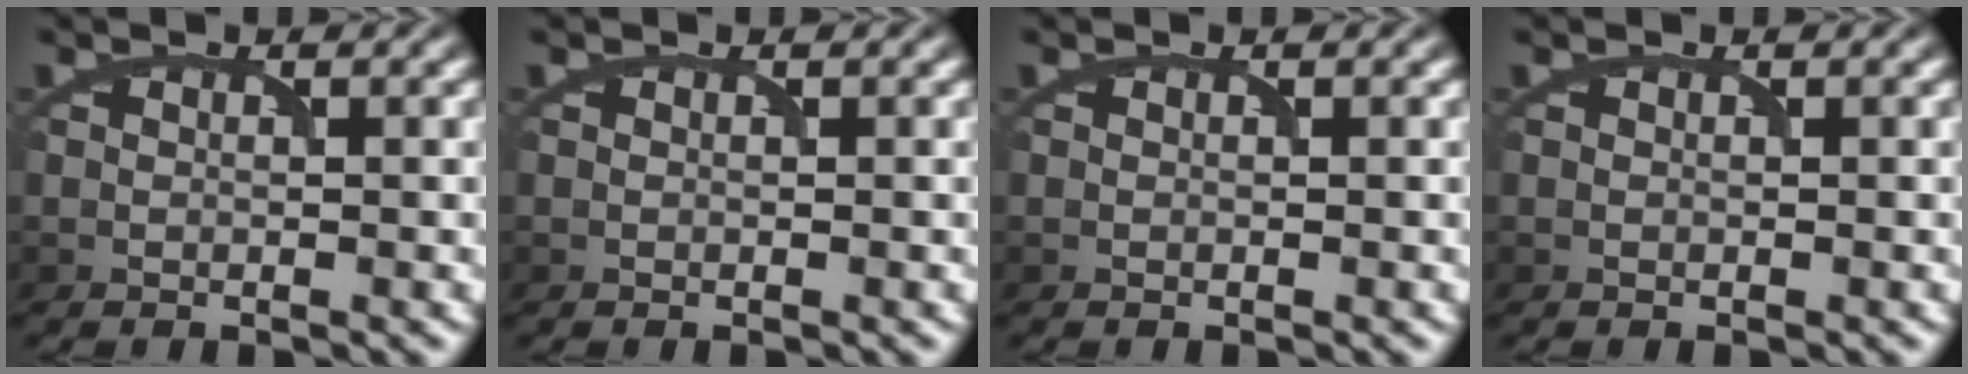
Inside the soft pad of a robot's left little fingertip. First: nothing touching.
{"total": 0.0}
{"total": 0.0}
{"total": 0.0}